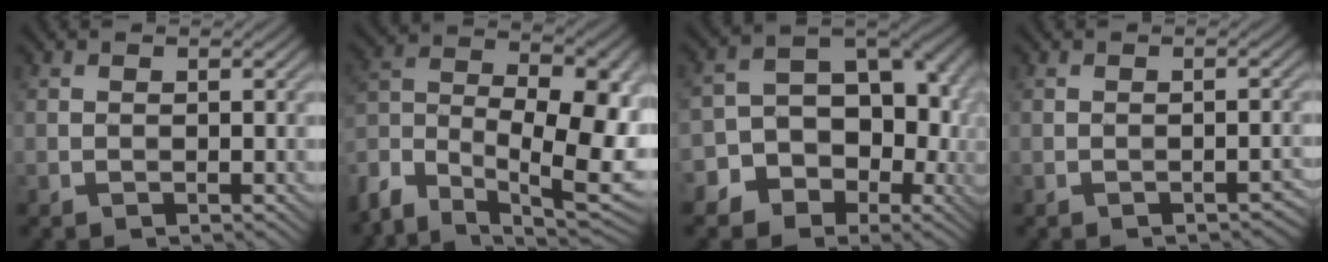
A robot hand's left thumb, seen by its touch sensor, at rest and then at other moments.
{"total": 14.9, "force": [-6.3, 8.5, 10.5], "torque": [-0.213, -0.014, -0.114]}
{"total": 12.8, "force": [-4.3, 10.5, 6.0], "torque": [-0.092, -0.019, -0.081]}
{"total": 1.1, "force": [-0.8, 0.3, 0.7], "torque": [-0.007, 0.001, -0.010]}